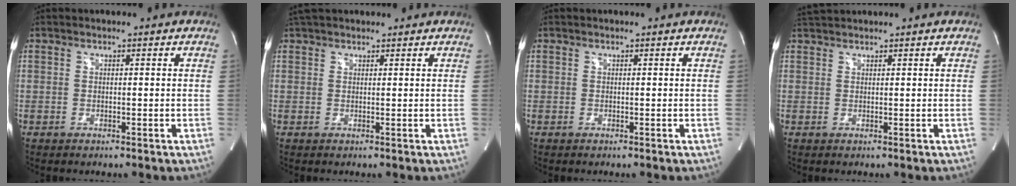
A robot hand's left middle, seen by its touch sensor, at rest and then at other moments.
{"total": 4.5, "force": [4.0, 1.3, 1.6], "torque": [-0.027, 0.038, 0.069]}
{"total": 0.0}
{"total": 2.3, "force": [2.3, -0.2, 0.4], "torque": [-0.014, 0.021, 0.047]}